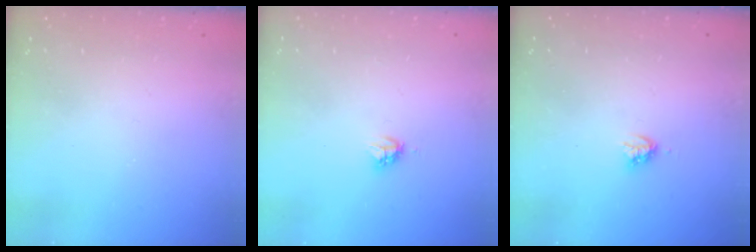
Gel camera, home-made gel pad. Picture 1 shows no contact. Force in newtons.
{"total": 3.3, "press": 3.3, "slide": 0.5}
{"total": 4.0, "press": 4.0, "slide": 0.4}